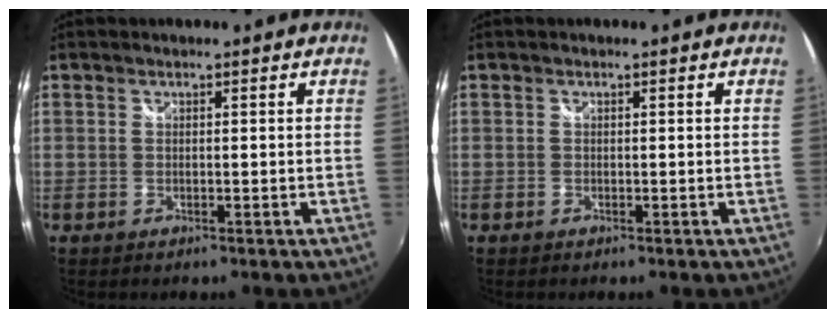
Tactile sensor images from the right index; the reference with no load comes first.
{"total": 0.0}